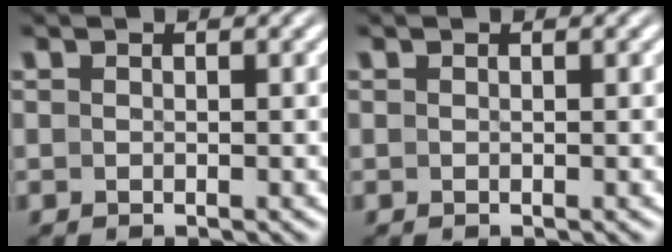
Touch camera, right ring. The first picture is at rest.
{"total": 0.0}